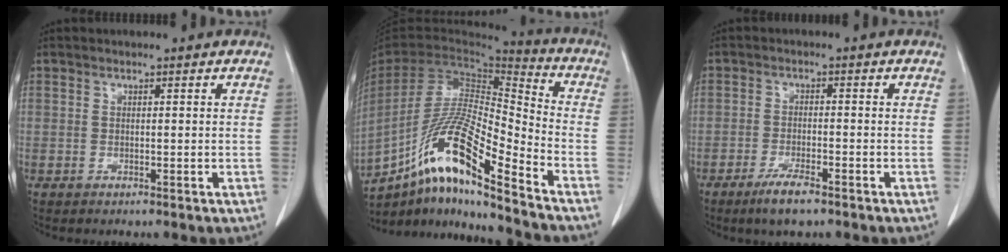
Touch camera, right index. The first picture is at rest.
{"total": 18.2, "force": [-12.4, 0.9, 13.3], "torque": [-0.276, -0.008, -0.228]}
{"total": 4.7, "force": [-3.3, 0.7, 3.3], "torque": [-0.068, -0.008, -0.057]}